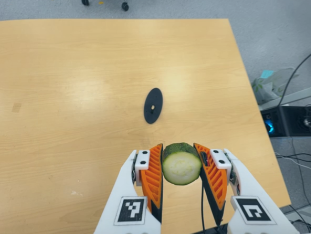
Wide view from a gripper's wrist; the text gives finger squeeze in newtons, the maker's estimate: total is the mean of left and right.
{"total": 11.2, "left": 10.0, "right": 12.3}